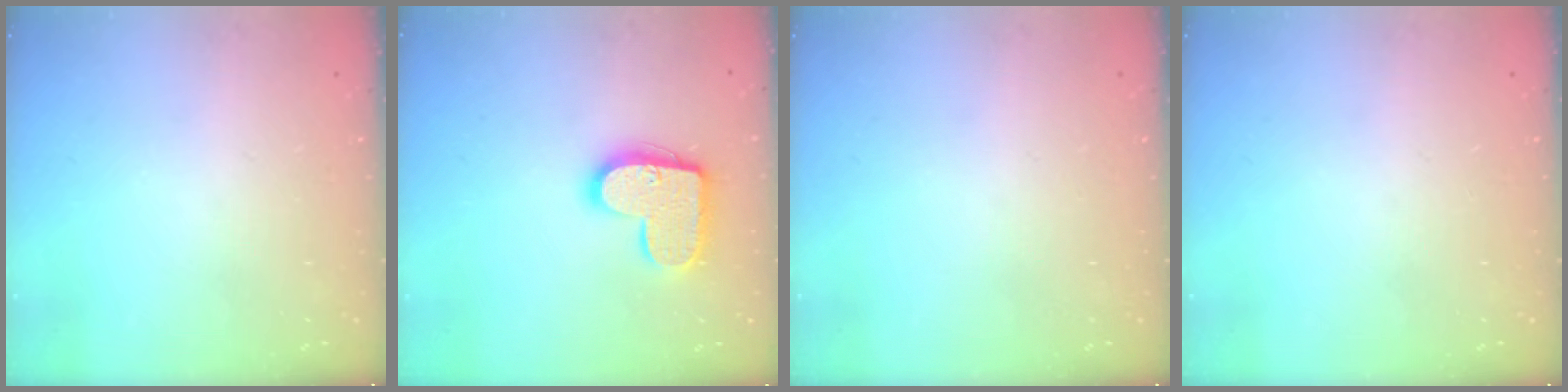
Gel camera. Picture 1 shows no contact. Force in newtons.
{"total": 14.4, "press": 14.4, "slide": 0.7}
{"total": 0.0}
{"total": 0.0}